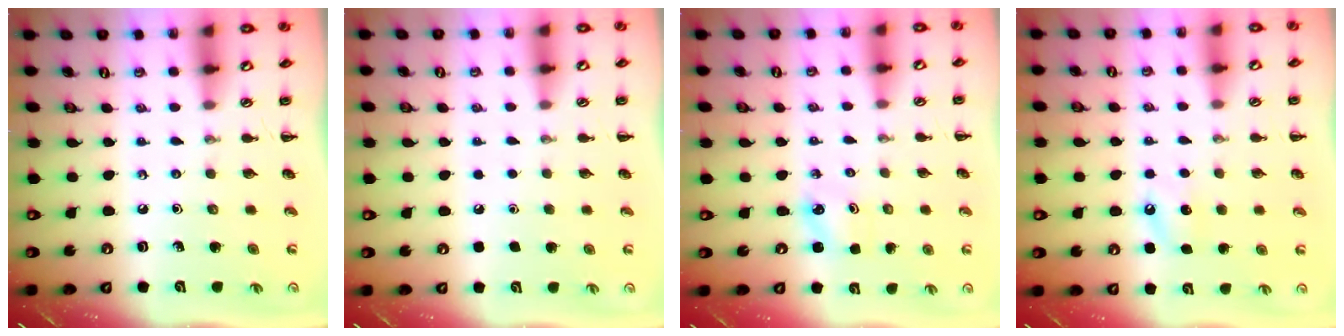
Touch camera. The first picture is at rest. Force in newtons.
{"total": 1.6, "press": 1.6, "slide": 0.1}
{"total": 2.5, "press": 2.4, "slide": 0.8}
{"total": 6.0, "press": 5.7, "slide": 1.6}